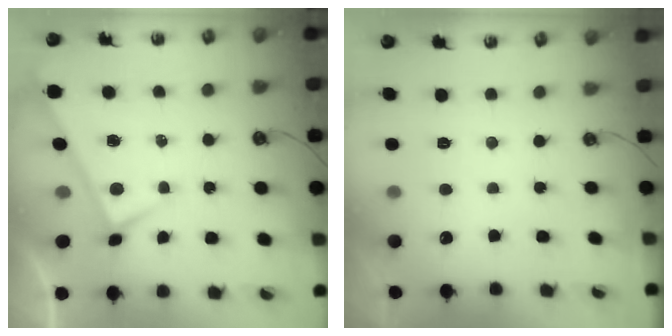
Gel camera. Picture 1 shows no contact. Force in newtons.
{"total": 0.0}